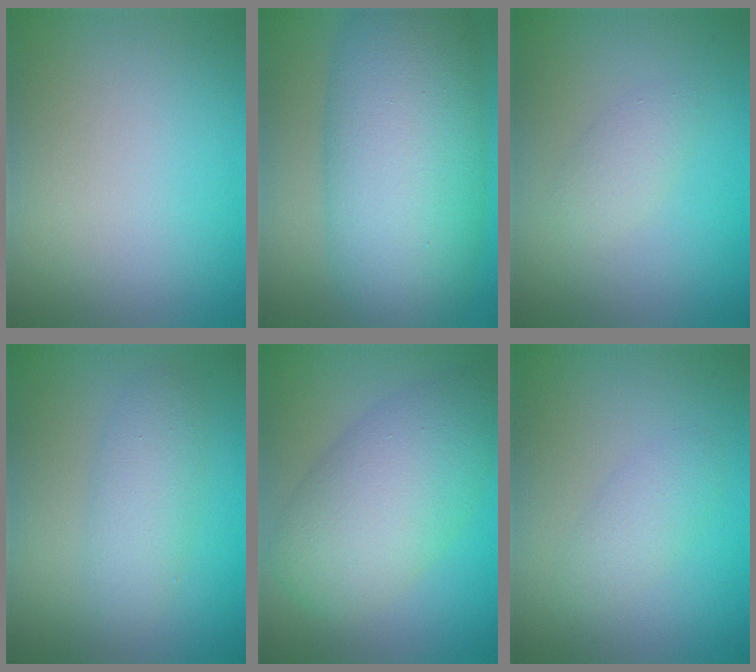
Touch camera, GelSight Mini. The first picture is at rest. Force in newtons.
{"total": 13.1, "press": 13.1, "slide": 0.1}
{"total": 1.6, "press": 1.6, "slide": 0.1}
{"total": 3.0, "press": 3.0, "slide": 0.2}
{"total": 7.9, "press": 7.9, "slide": 0.2}
{"total": 1.9, "press": 1.9, "slide": 0.2}